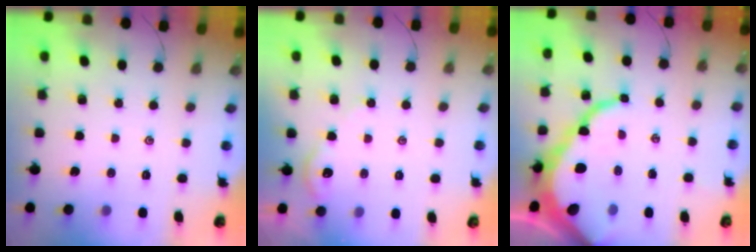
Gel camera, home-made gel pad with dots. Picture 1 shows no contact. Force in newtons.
{"total": 2.4, "press": 2.4, "slide": 0.3}
{"total": 18.3, "press": 18.2, "slide": 2.1}